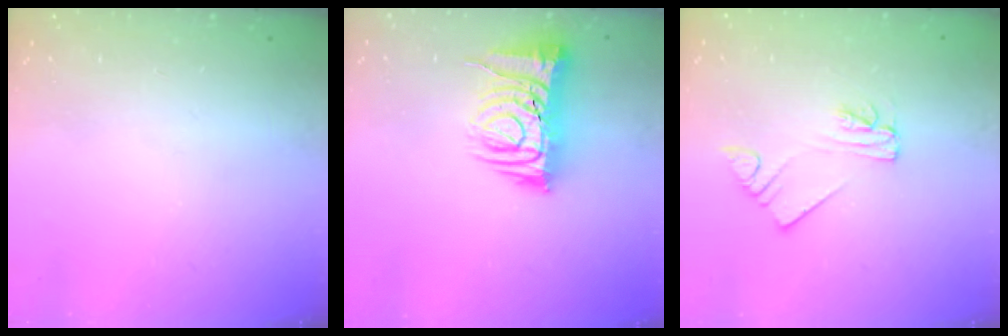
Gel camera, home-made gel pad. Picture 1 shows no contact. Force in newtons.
{"total": 10.1, "press": 10.0, "slide": 1.4}
{"total": 2.2, "press": 2.2, "slide": 0.1}